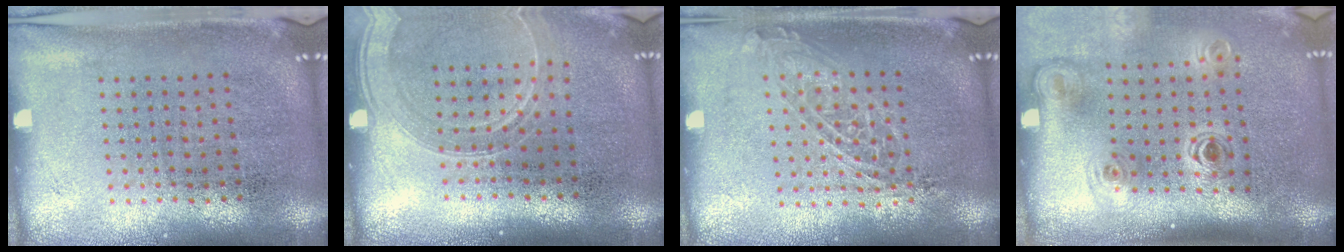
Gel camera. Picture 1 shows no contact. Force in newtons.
{"total": 1.4, "press": 1.3, "slide": 0.5}
{"total": 1.4, "press": 1.2, "slide": 0.7}
{"total": 2.2, "press": 1.5, "slide": 1.6}